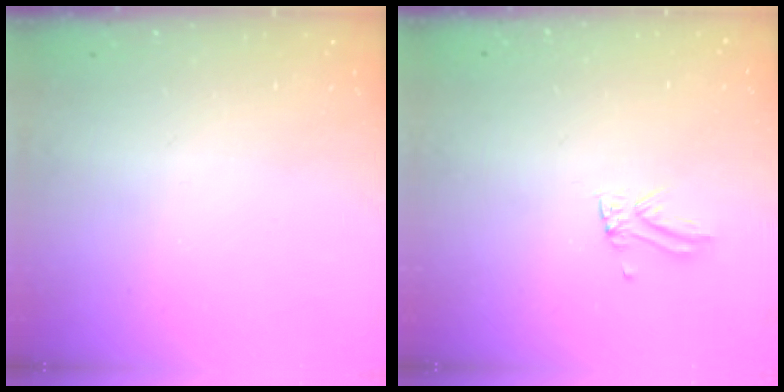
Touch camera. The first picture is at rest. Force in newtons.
{"total": 2.0, "press": 2.0, "slide": 0.1}